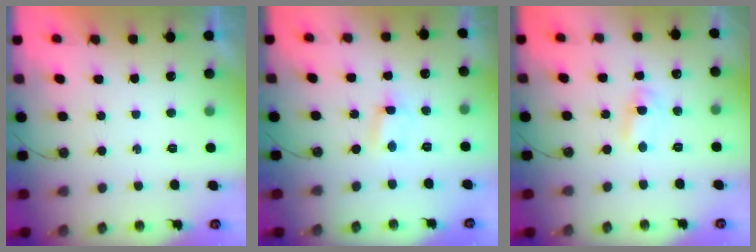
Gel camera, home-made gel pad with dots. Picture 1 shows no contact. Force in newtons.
{"total": 0.6, "press": 0.4, "slide": 0.4}
{"total": 2.9, "press": 2.9, "slide": 0.4}